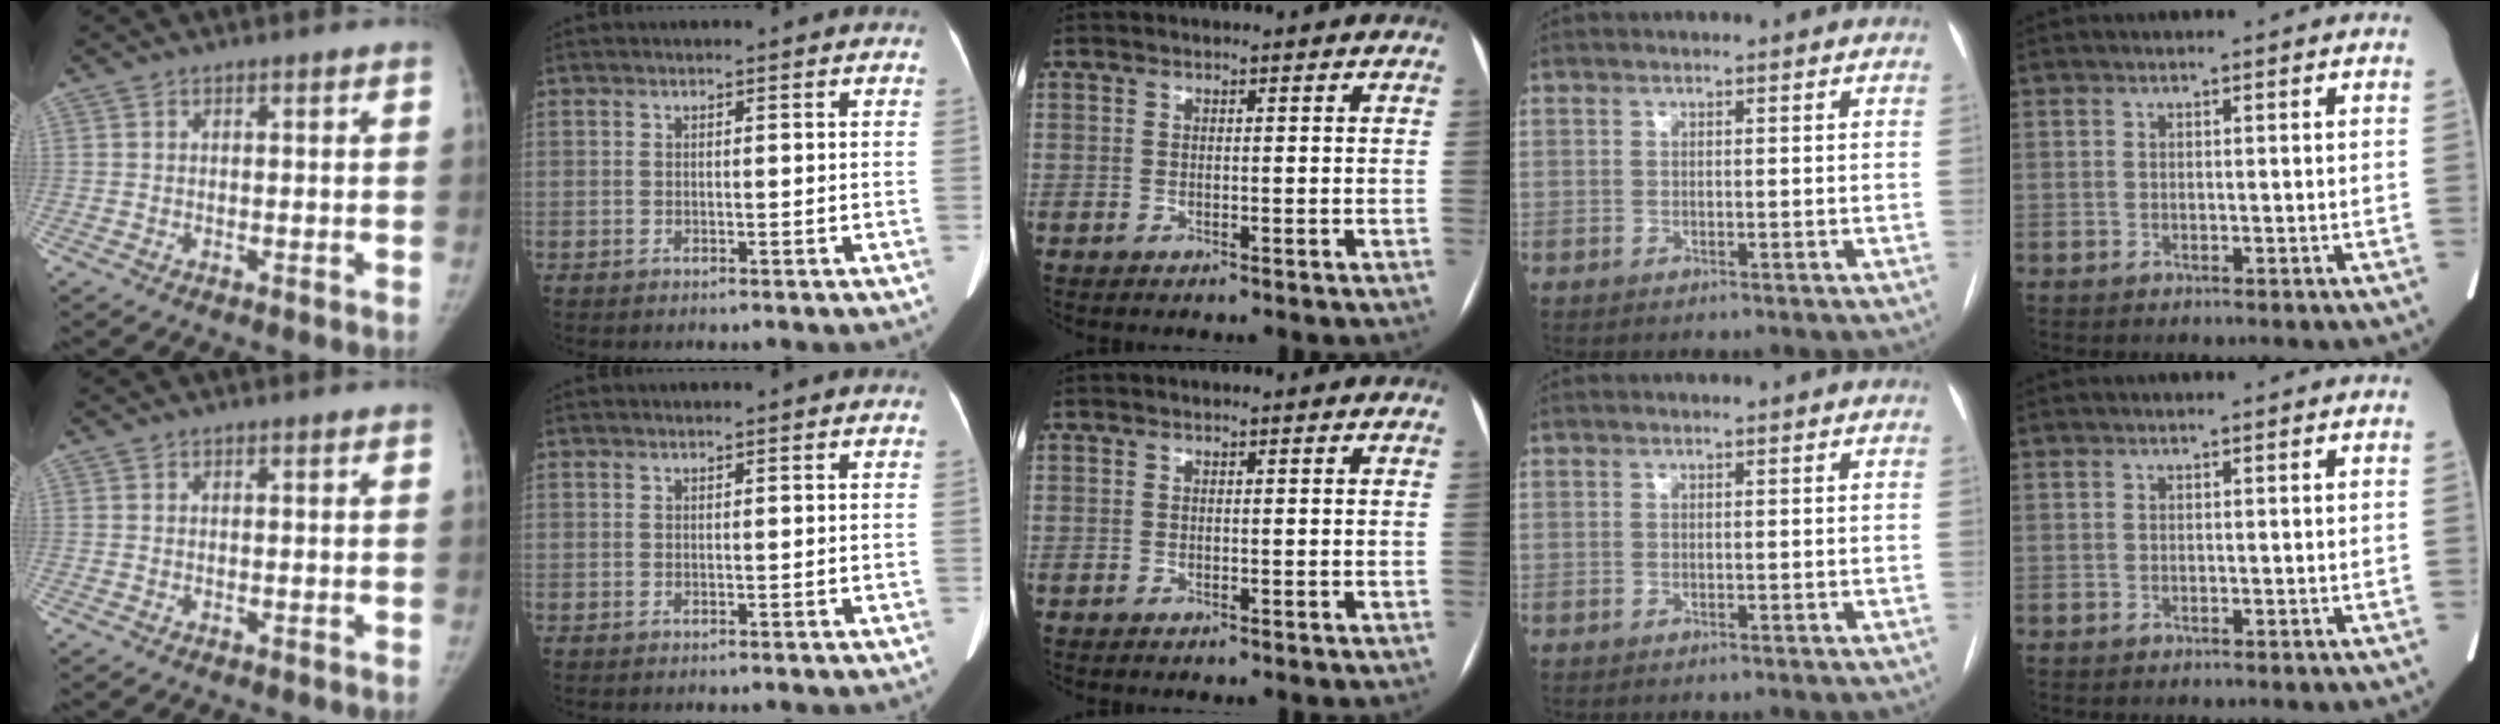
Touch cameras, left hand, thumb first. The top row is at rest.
{}